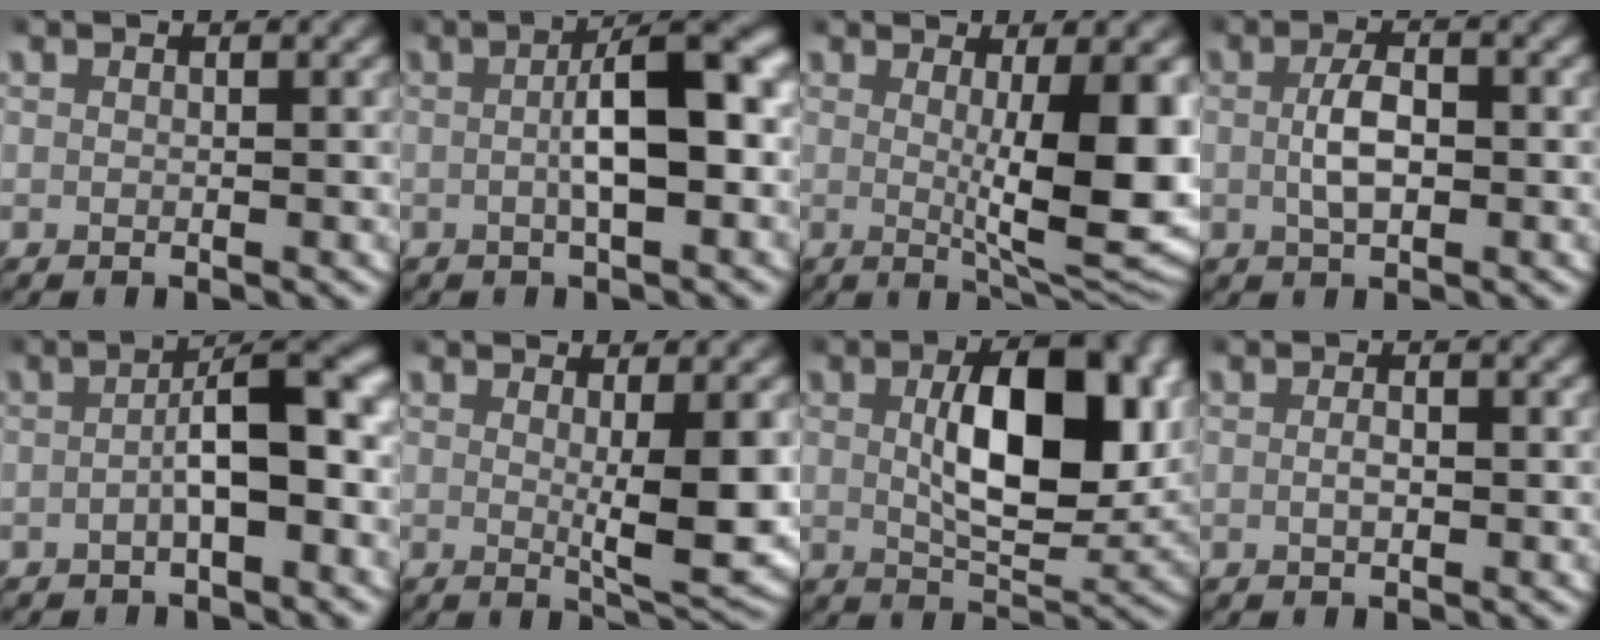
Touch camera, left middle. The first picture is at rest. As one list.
[{"total": 6.5, "force": [0.0, 2.0, 6.2], "torque": [-0.087, 0.011, -0.004]}, {"total": 9.7, "force": [0.7, 2.9, 9.2], "torque": [-0.126, -0.031, 0.028]}, {"total": 2.9, "force": [-0.2, 1.3, 2.6], "torque": [-0.049, 0.000, -0.002]}, {"total": 5.5, "force": [-1.3, 1.4, 5.1], "torque": [-0.061, 0.013, -0.024]}, {"total": 5.6, "force": [1.0, 1.0, 5.4], "torque": [-0.076, -0.015, 0.021]}, {"total": 9.4, "force": [1.8, 4.3, 8.2], "torque": [-0.128, -0.006, 0.028]}, {"total": 0.9, "force": [-0.2, 0.4, 0.8], "torque": [-0.016, -0.001, -0.003]}]